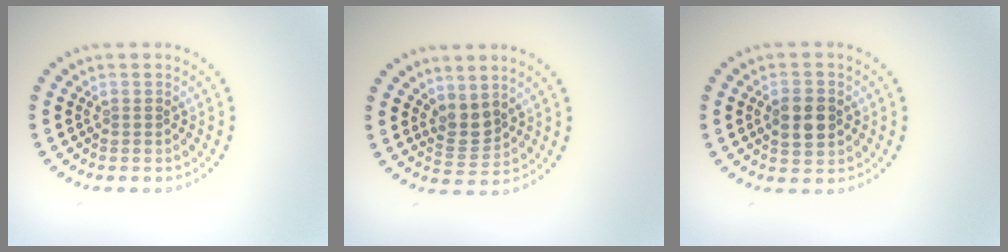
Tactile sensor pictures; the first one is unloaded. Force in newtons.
{"total": 2.4, "press": 2.0, "slide": 1.3}
{"total": 3.7, "press": 3.7, "slide": 0.1}